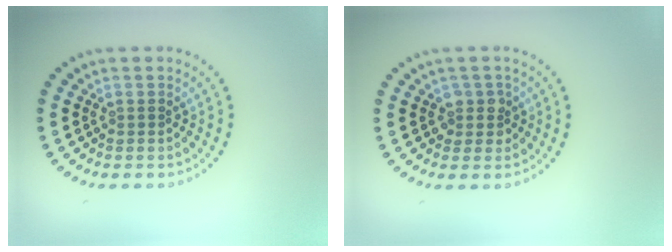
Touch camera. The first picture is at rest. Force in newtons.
{"total": 1.7, "press": 1.5, "slide": 0.7}